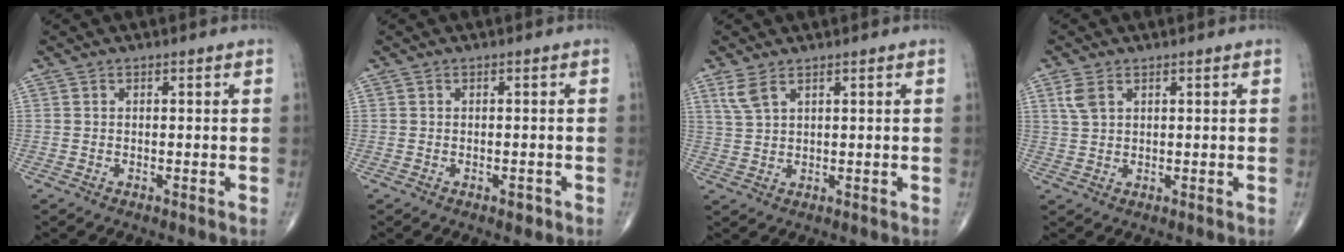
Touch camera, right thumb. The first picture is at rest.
{"total": 1.3, "force": [-0.7, 0.7, 0.8], "torque": [-0.008, 0.000, -0.008]}
{"total": 3.5, "force": [2.2, 1.3, 2.4], "torque": [-0.055, 0.001, 0.055]}
{"total": 3.2, "force": [1.6, 1.8, 2.1], "torque": [-0.048, 0.004, 0.040]}